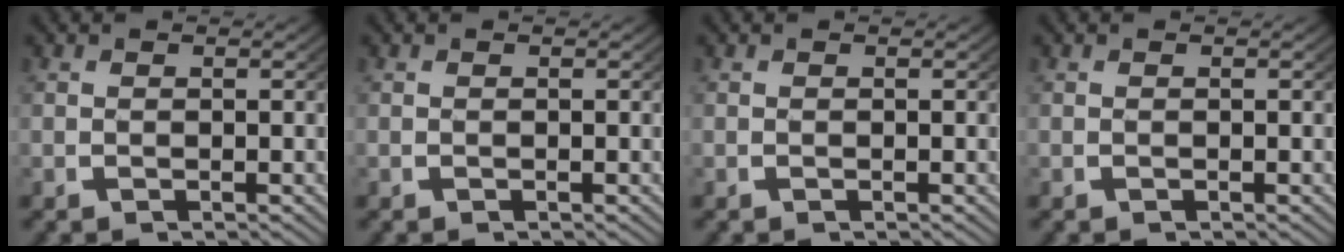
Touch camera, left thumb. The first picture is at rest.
{"total": 0.0}
{"total": 0.0}
{"total": 0.0}